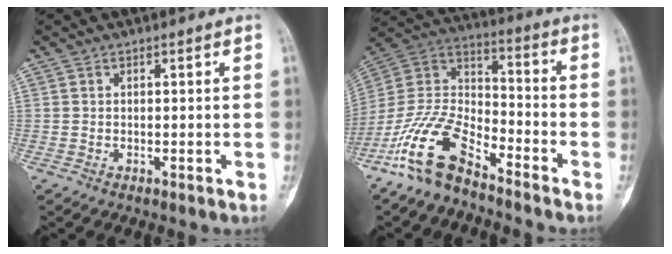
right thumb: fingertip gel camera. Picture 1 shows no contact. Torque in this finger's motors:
{"motor_torque": [0.70, 0.42, 1.39, -1.38, 0.21]}